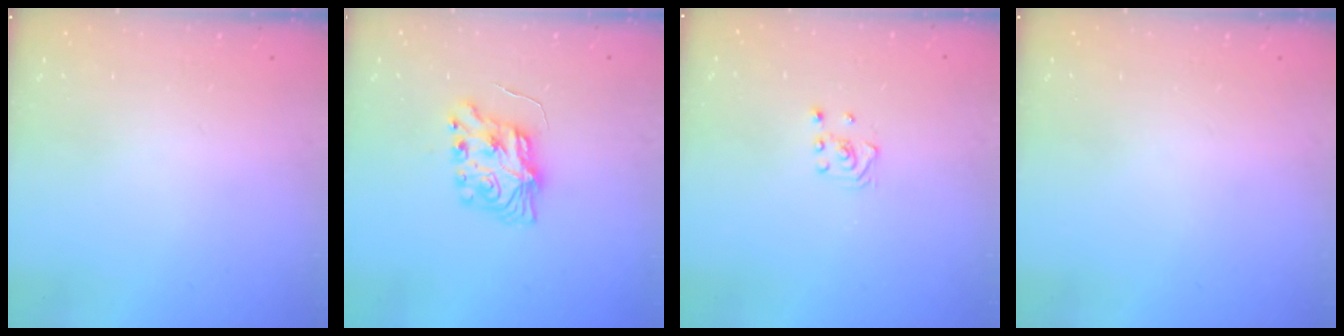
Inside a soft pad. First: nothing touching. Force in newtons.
{"total": 7.9, "press": 7.9, "slide": 0.2}
{"total": 2.8, "press": 2.6, "slide": 1.1}
{"total": 0.0}